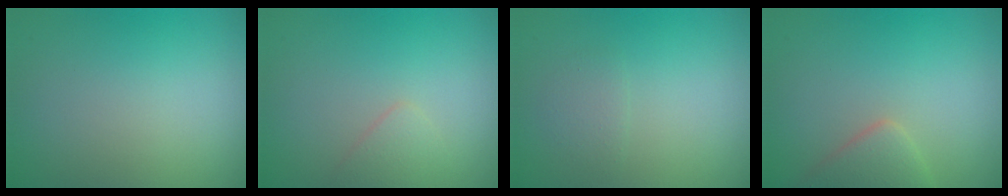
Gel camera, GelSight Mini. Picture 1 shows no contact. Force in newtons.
{"total": 1.2, "press": 1.2, "slide": 0.1}
{"total": 1.2, "press": 1.2, "slide": 0.1}
{"total": 2.7, "press": 2.7, "slide": 0.1}